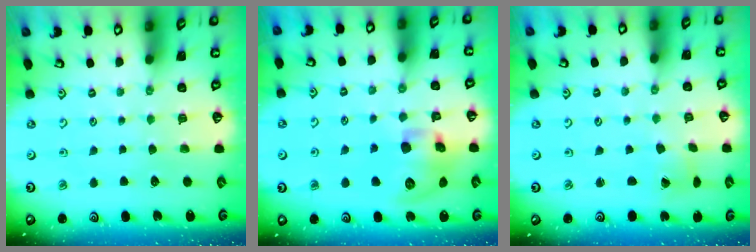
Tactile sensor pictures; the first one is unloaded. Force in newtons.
{"total": 12.9, "press": 12.7, "slide": 2.2}
{"total": 1.6, "press": 1.6, "slide": 0.1}